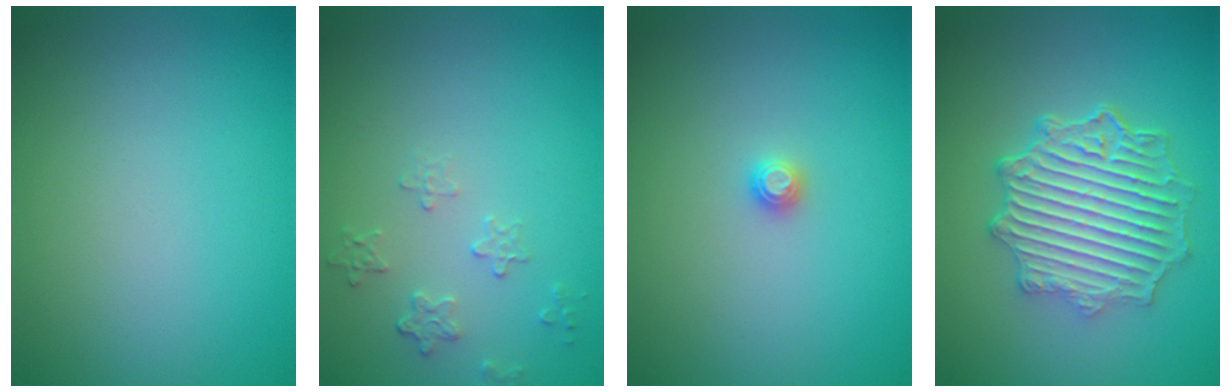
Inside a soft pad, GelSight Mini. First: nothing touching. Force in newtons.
{"total": 1.6, "press": 0.9, "slide": 1.4}
{"total": 0.8, "press": 0.8, "slide": 0.1}
{"total": 6.1, "press": 5.1, "slide": 3.3}